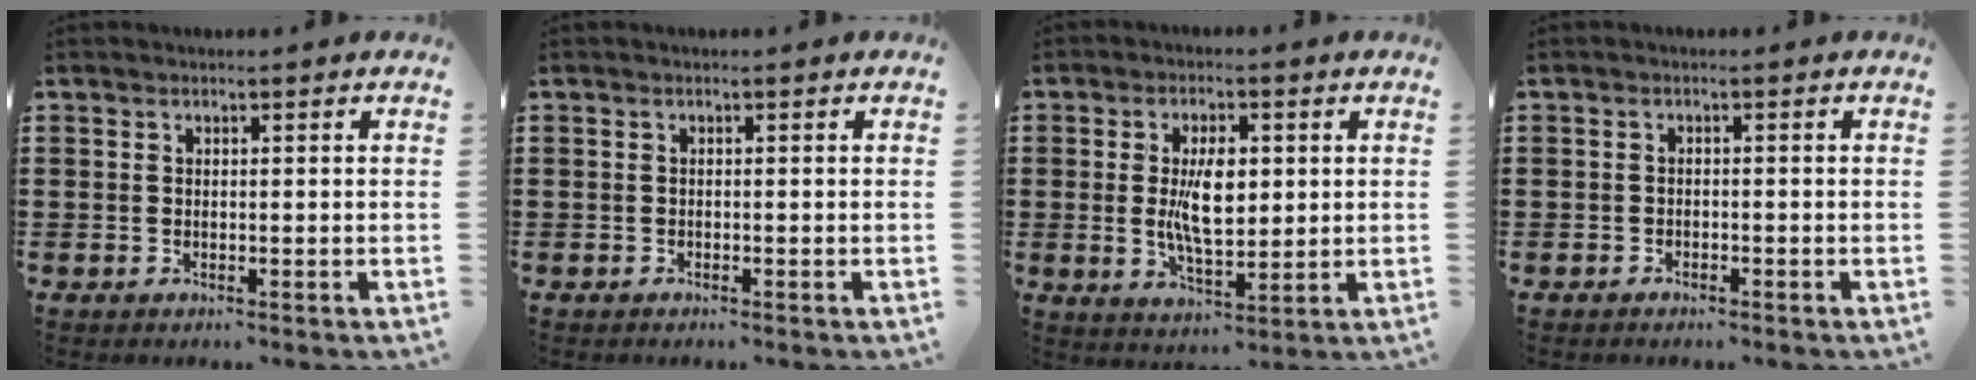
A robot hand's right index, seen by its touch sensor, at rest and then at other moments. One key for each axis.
{"total": 0.0}
{"total": 8.0, "fx": 0.7, "fy": 3.7, "fz": 7.1, "tx": -0.128, "ty": 0.003, "tz": 0.007}
{"total": 0.8, "fx": -0.7, "fy": 0.3, "fz": 0.1, "tx": -0.003, "ty": 0.002, "tz": -0.015}